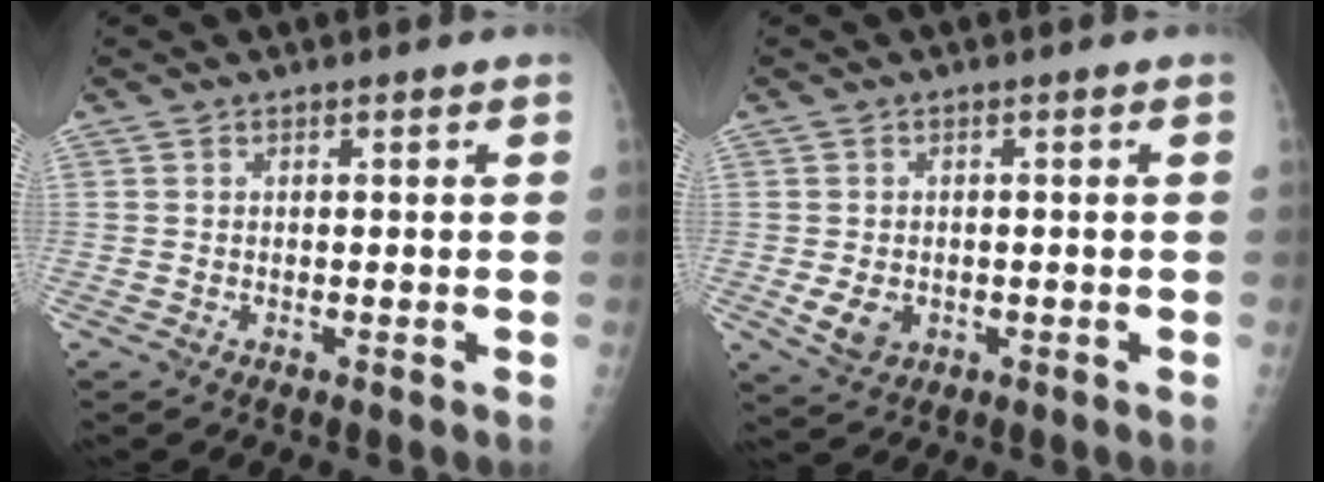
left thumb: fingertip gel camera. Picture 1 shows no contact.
{"total": 4.2, "force": [-0.7, 3.3, 2.5], "torque": [-0.035, -0.003, -0.003]}